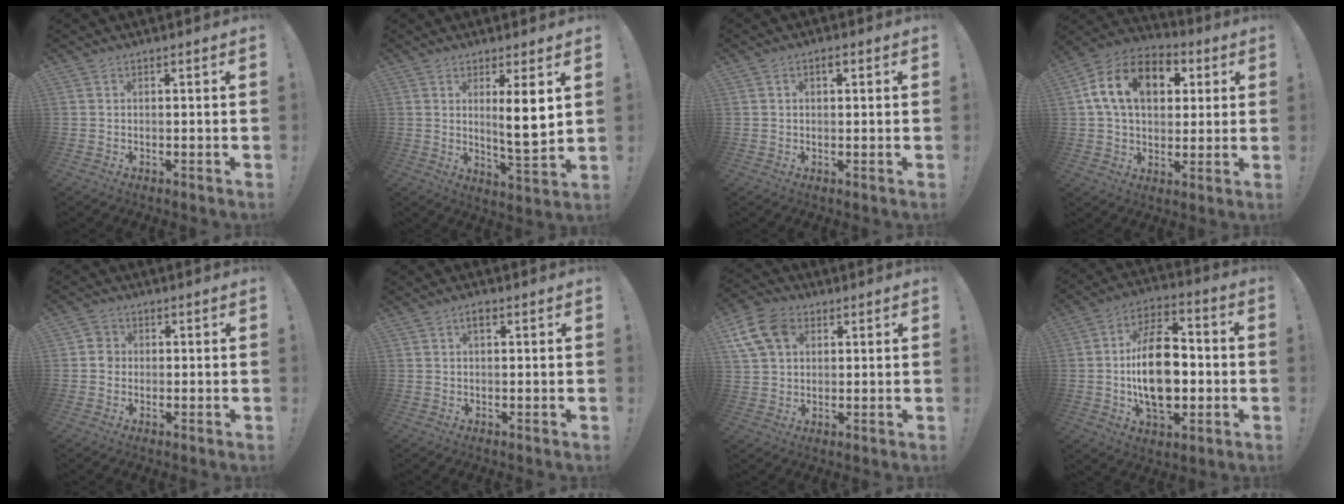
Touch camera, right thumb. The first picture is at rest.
{"total": 8.7, "force": [2.7, 0.8, 8.2], "torque": [-0.120, -0.023, 0.039]}
{"total": 2.0, "force": [0.5, 1.4, 1.4], "torque": [-0.023, 0.006, 0.006]}
{"total": 17.4, "force": [5.4, 11.8, 11.5], "torque": [-0.192, -0.002, 0.097]}
{"total": 3.8, "force": [-0.5, 3.5, 1.4], "torque": [-0.012, 0.010, -0.010]}
{"total": 1.9, "force": [0.8, 0.9, 1.5], "torque": [-0.025, 0.003, 0.011]}
{"total": 12.2, "force": [4.9, 8.9, 6.8], "torque": [-0.131, -0.012, 0.100]}
{"total": 20.7, "force": [-2.3, 12.4, 16.4], "torque": [-0.291, 0.011, -0.038]}